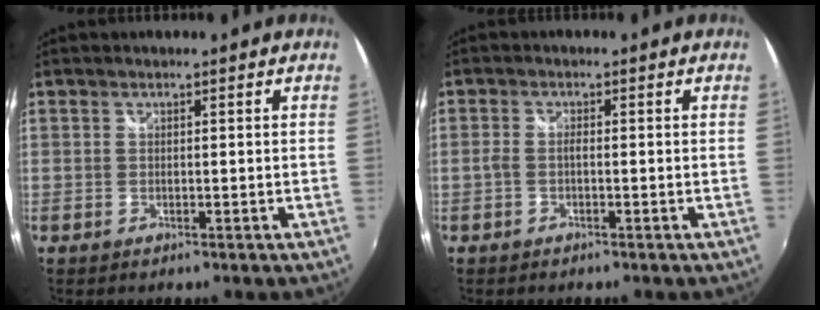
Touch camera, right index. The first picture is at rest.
{"total": 1.4, "force": [-0.6, 0.3, 1.2], "torque": [-0.028, 0.001, -0.013]}